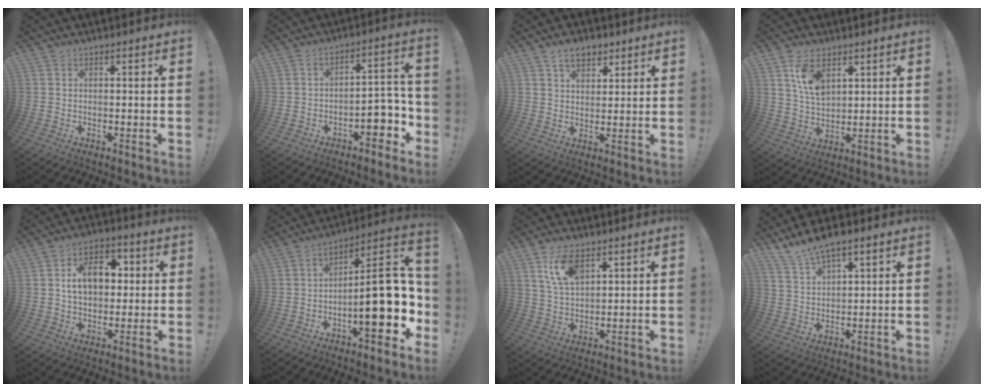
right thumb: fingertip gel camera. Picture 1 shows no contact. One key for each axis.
{"total": 8.9, "fx": -4.1, "fy": 4.7, "fz": 6.4, "tx": -0.062, "ty": 0.014, "tz": -0.067}
{"total": 7.1, "fx": 4.5, "fy": 4.3, "fz": 3.4, "tx": -0.051, "ty": -0.012, "tz": 0.082}
{"total": 9.0, "fx": 4.7, "fy": 5.0, "fz": 5.8, "tx": -0.098, "ty": -0.015, "tz": 0.089}
{"total": 12.2, "fx": 2.0, "fy": 8.5, "fz": 8.5, "tx": -0.125, "ty": 0.013, "tz": 0.038}
{"total": 22.6, "fx": -3.9, "fy": 8.0, "fz": 20.8, "tx": -0.280, "ty": 0.024, "tz": -0.052}
{"total": 9.3, "fx": 5.3, "fy": 4.4, "fz": 6.3, "tx": -0.116, "ty": -0.011, "tz": 0.099}
{"total": 7.7, "fx": 6.4, "fy": 2.1, "fz": 3.7, "tx": -0.071, "ty": -0.034, "tz": 0.119}